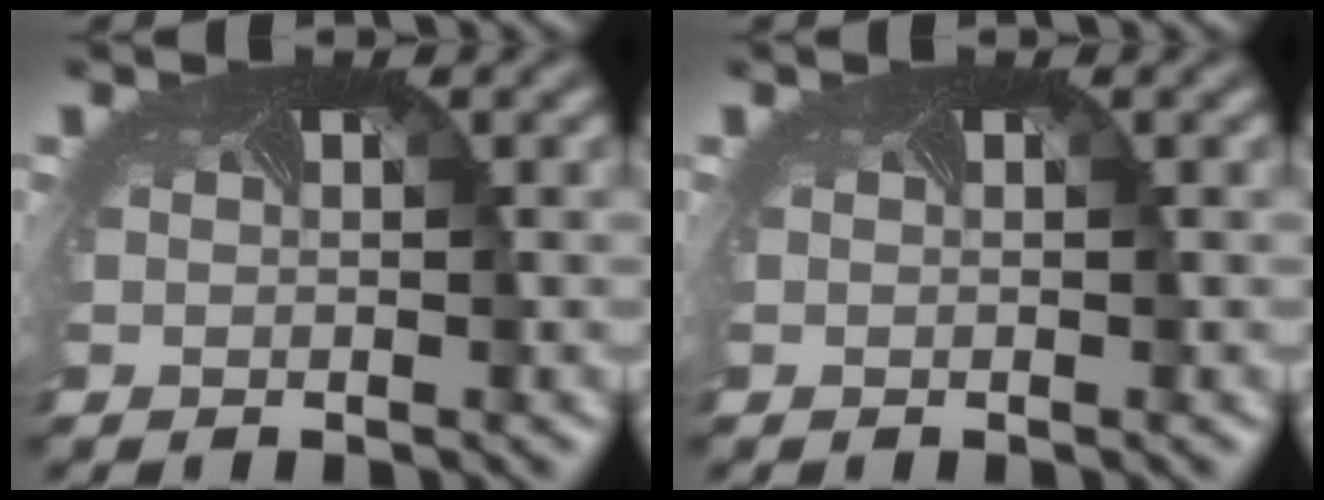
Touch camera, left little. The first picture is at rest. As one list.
[{"total": 0.0}]